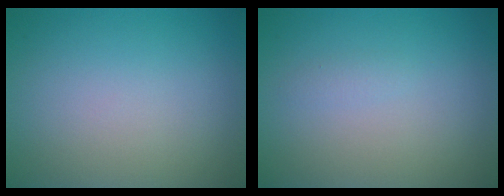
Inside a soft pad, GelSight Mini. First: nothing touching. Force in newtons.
{"total": 0.6, "press": 0.6, "slide": 0.0}